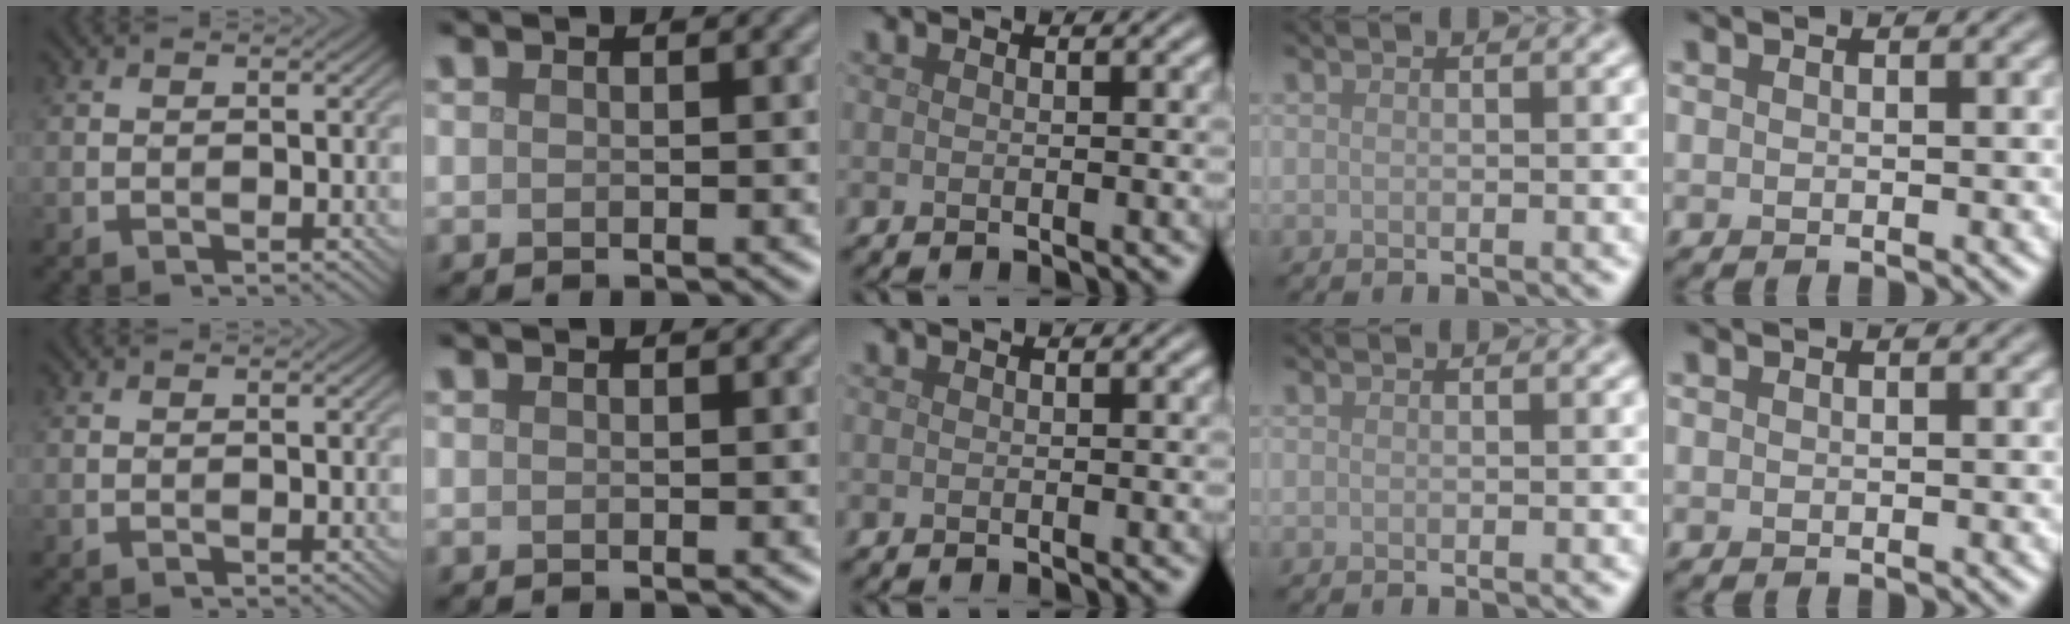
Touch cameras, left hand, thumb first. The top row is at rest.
{}